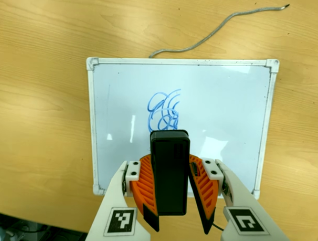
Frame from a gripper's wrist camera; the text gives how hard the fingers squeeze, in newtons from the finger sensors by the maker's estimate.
{"total": 10.2, "left": 9.4, "right": 10.9}